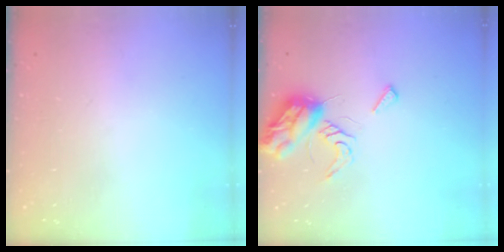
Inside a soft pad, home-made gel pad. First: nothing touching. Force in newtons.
{"total": 8.1, "press": 8.1, "slide": 0.9}